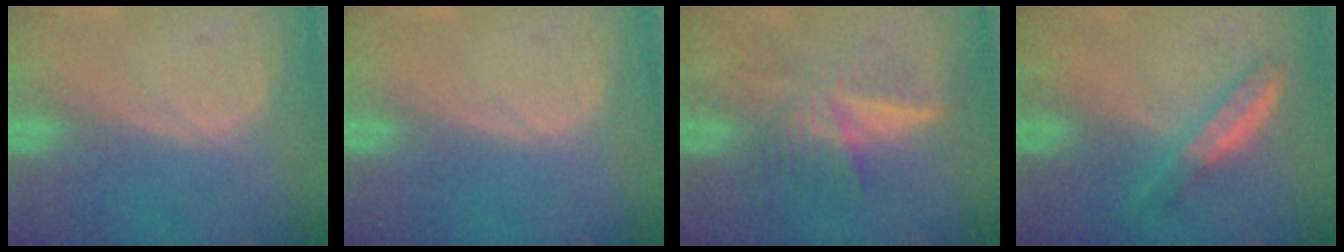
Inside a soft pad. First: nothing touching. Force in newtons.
{"total": 0.0}
{"total": 6.1, "press": 5.3, "slide": 3.0}
{"total": 5.1, "press": 4.6, "slide": 2.2}